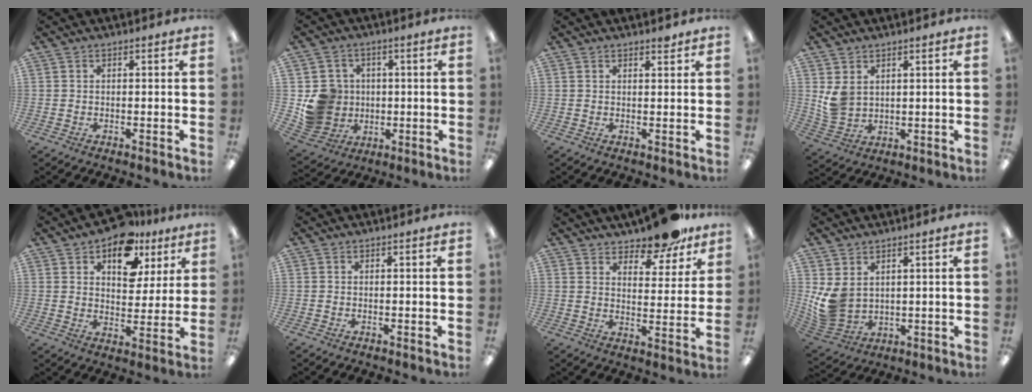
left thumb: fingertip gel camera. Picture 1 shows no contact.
{"total": 9.4, "force": [0.2, 9.2, 2.0], "torque": [-0.052, 0.007, 0.018]}
{"total": 1.5, "force": [1.4, 0.3, 0.4], "torque": [0.007, -0.009, 0.023]}
{"total": 5.5, "force": [2.5, 4.2, 2.5], "torque": [-0.053, -0.006, 0.049]}
{"total": 13.2, "force": [8.4, 7.8, 6.4], "torque": [-0.084, -0.044, 0.148]}
{"total": 0.0}
{"total": 10.5, "force": [9.5, 3.1, 3.3], "torque": [-0.042, -0.071, 0.173]}
{"total": 8.3, "force": [2.1, 6.4, 4.8], "torque": [-0.117, -0.017, 0.043]}